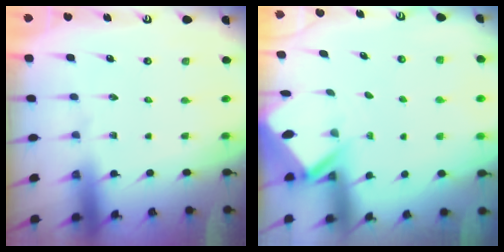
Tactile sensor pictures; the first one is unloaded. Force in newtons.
{"total": 3.1, "press": 3.1, "slide": 0.3}